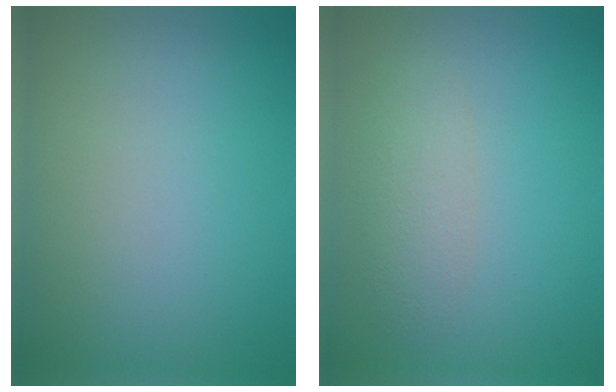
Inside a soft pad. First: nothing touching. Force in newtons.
{"total": 2.3, "press": 2.3, "slide": 0.2}